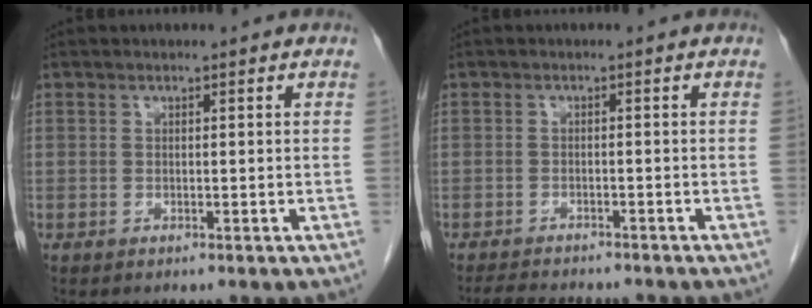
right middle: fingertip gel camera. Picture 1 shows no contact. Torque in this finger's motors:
{"motor_torque": [0.07, 0.00, 0.00, 0.00]}